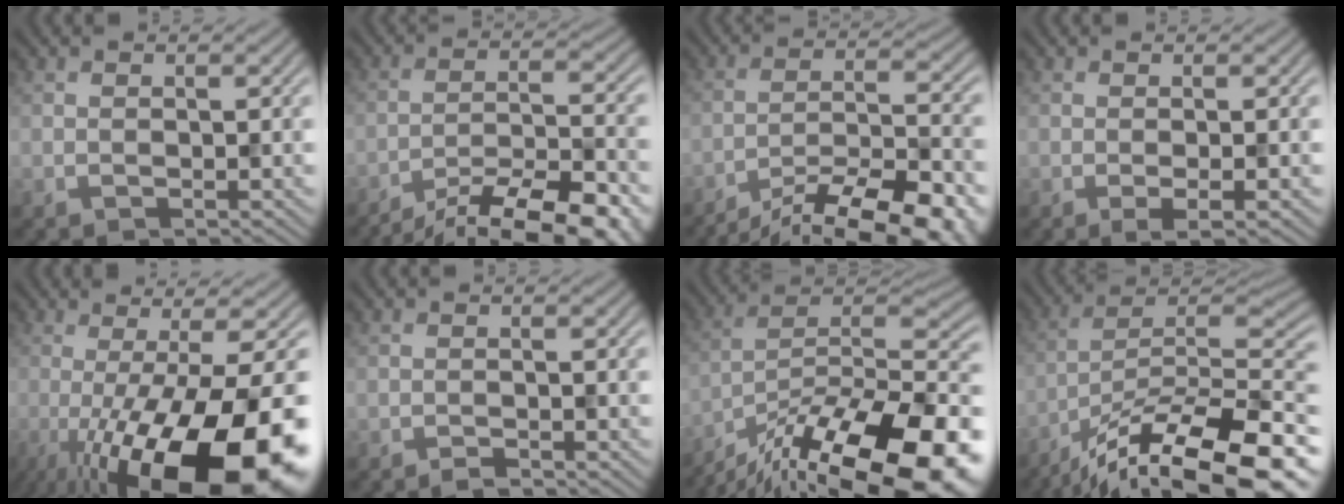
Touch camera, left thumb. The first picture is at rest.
{"total": 15.5, "force": [-12.9, 3.5, 8.0], "torque": [-0.130, -0.019, -0.180]}
{"total": 17.1, "force": [-14.1, 4.1, 8.7], "torque": [-0.128, -0.016, -0.201]}
{"total": 2.0, "force": [-0.5, 0.3, 2.0], "torque": [-0.035, -0.002, -0.012]}
{"total": 20.2, "force": [-6.7, 5.5, 18.3], "torque": [-0.240, -0.017, -0.107]}
{"total": 0.9, "force": [-0.9, 0.1, 0.4], "torque": [-0.006, 0.001, -0.018]}
{"total": 20.6, "force": [-15.1, 6.4, 12.5], "torque": [-0.187, -0.027, -0.234]}
{"total": 19.4, "force": [-13.9, 5.5, 12.4], "torque": [-0.189, -0.029, -0.228]}